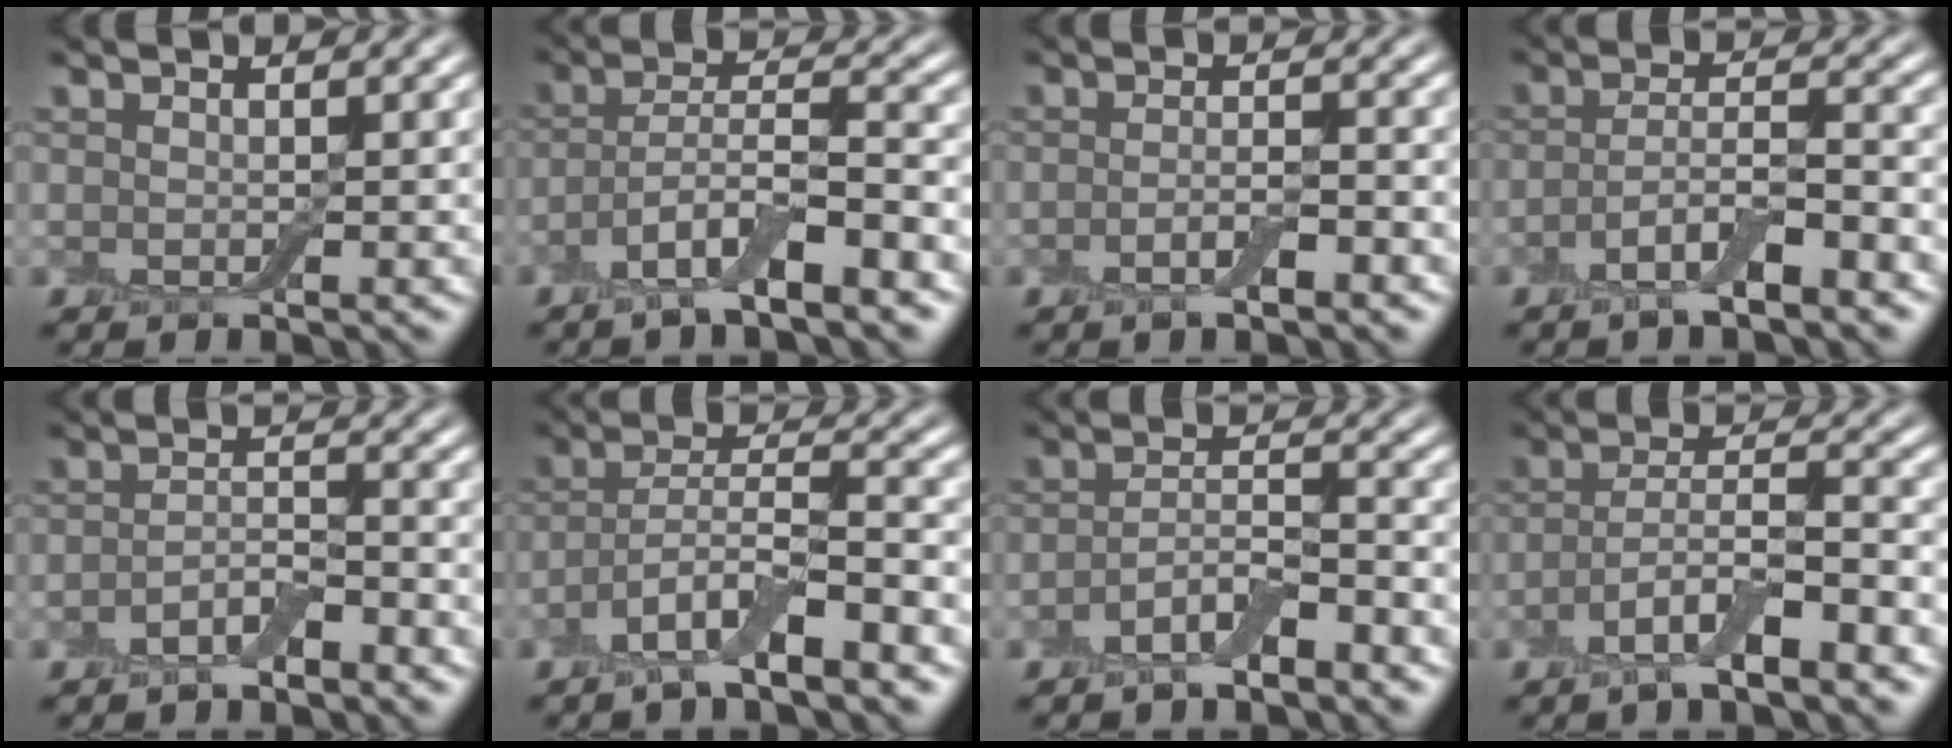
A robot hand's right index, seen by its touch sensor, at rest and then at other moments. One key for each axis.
{"total": 5.6, "fx": -3.2, "fy": 1.1, "fz": 4.5, "tx": -0.082, "ty": 0.002, "tz": -0.065}
{"total": 1.9, "fx": -1.1, "fy": 0.4, "fz": 1.5, "tx": -0.026, "ty": -0.003, "tz": -0.022}
{"total": 3.8, "fx": -2.2, "fy": 1.0, "fz": 3.0, "tx": -0.056, "ty": 0.003, "tz": -0.046}
{"total": 2.5, "fx": -1.8, "fy": 0.8, "fz": 1.5, "tx": -0.024, "ty": 0.005, "tz": -0.035}
{"total": 5.6, "fx": -3.5, "fy": 1.1, "fz": 4.3, "tx": -0.079, "ty": 0.000, "tz": -0.071}
{"total": 3.4, "fx": -2.3, "fy": 1.0, "fz": 2.2, "tx": -0.041, "ty": 0.004, "tz": -0.047}
{"total": 5.0, "fx": -2.8, "fy": 1.1, "fz": 4.0, "tx": -0.074, "ty": 0.001, "tz": -0.056}